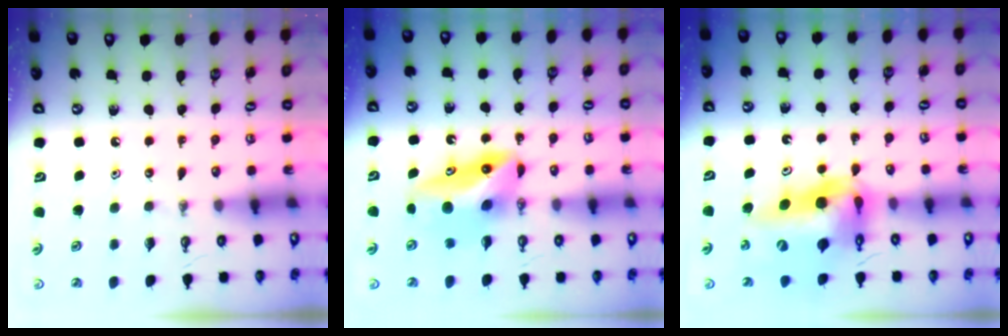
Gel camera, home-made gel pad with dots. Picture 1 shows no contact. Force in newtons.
{"total": 9.7, "press": 9.6, "slide": 1.4}
{"total": 16.8, "press": 15.9, "slide": 5.4}